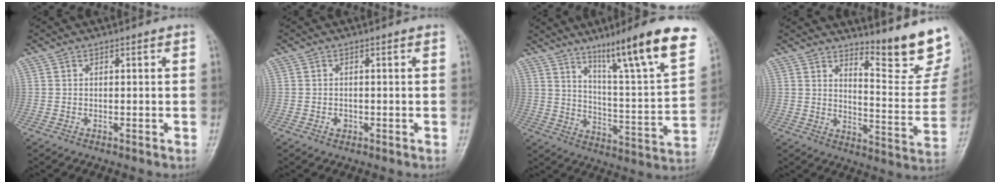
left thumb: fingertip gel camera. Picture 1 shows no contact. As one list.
[{"total": 1.0, "force": [-0.3, 0.8, 0.5], "torque": [-0.004, 0.002, -0.004]}, {"total": 19.6, "force": [12.4, 1.8, 15.0], "torque": [-0.200, -0.059, 0.192]}, {"total": 14.6, "force": [11.9, 2.6, 8.1], "torque": [-0.078, -0.124, 0.156]}]